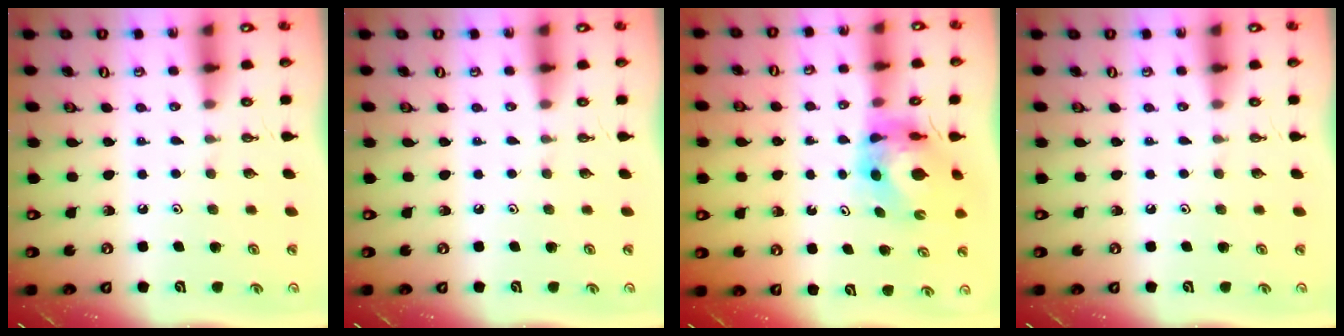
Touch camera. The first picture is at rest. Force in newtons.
{"total": 0.0}
{"total": 5.7, "press": 5.7, "slide": 0.6}
{"total": 0.0}